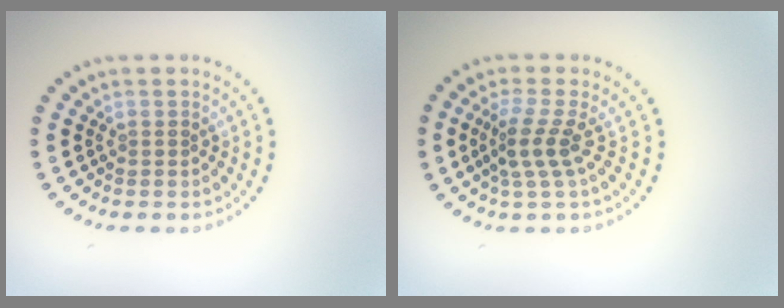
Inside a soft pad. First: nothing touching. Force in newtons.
{"total": 2.6, "press": 1.8, "slide": 1.9}